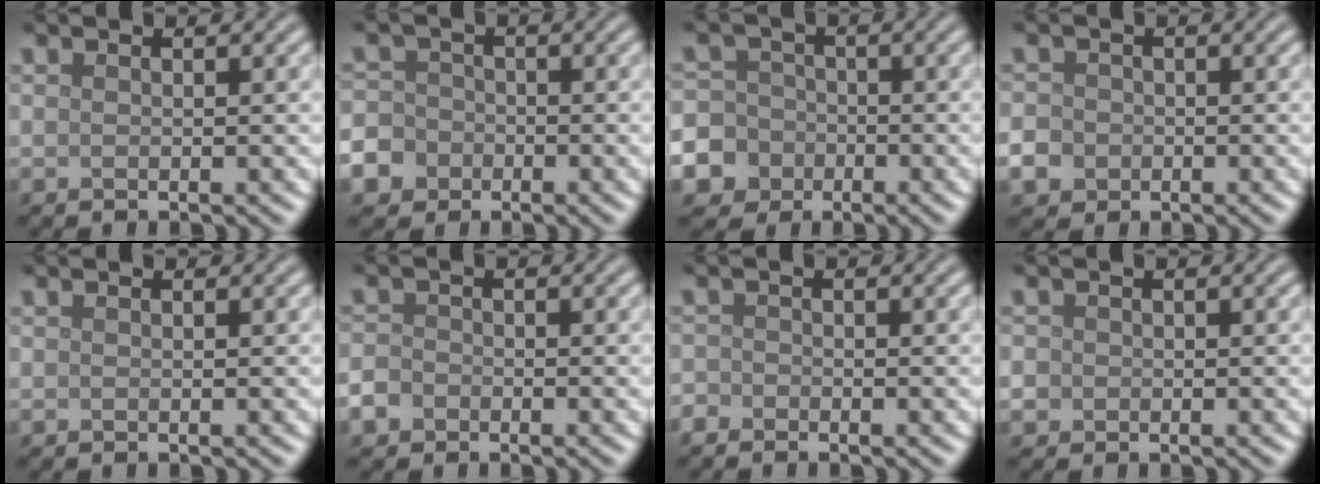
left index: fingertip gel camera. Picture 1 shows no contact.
{"total": 6.9, "force": [-3.6, 5.7, 1.6], "torque": [-0.043, -0.015, -0.082]}
{"total": 9.9, "force": [-4.5, 8.6, 1.9], "torque": [-0.058, -0.023, -0.109]}
{"total": 3.5, "force": [-1.4, 3.0, 1.1], "torque": [-0.015, -0.005, -0.034]}
{"total": 0.0}
{"total": 1.9, "force": [-1.1, 1.4, 0.6], "torque": [-0.010, 0.000, -0.026]}
{"total": 1.0, "force": [-0.8, 0.5, 0.0], "torque": [0.004, 0.001, -0.020]}
{"total": 2.1, "force": [-0.2, 2.0, 0.6], "torque": [-0.003, 0.005, -0.010]}